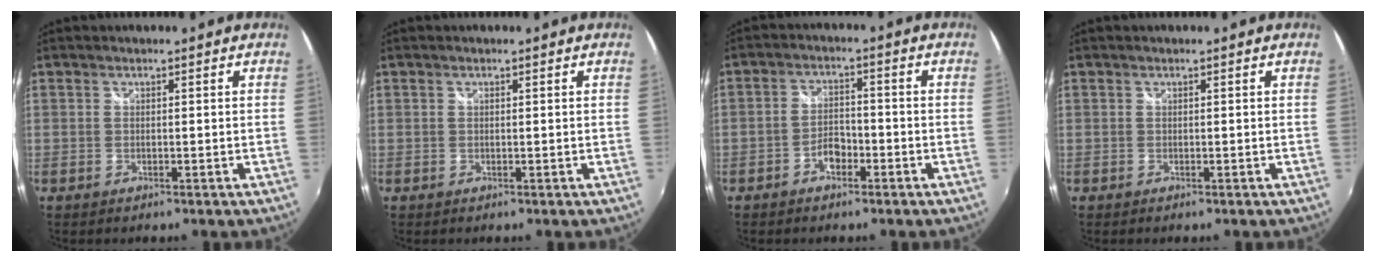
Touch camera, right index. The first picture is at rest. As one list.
[{"total": 0.0}, {"total": 4.0, "force": [-2.4, 2.2, 2.3], "torque": [-0.049, 0.007, -0.040]}, {"total": 0.0}]